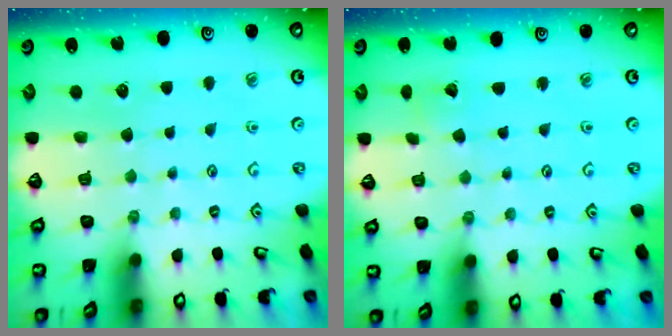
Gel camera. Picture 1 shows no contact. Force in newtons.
{"total": 2.1, "press": 2.1, "slide": 0.2}